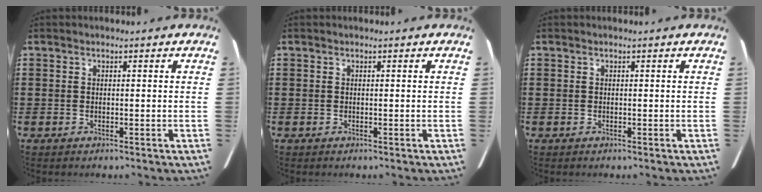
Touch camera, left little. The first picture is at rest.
{"total": 0.0}
{"total": 0.0}